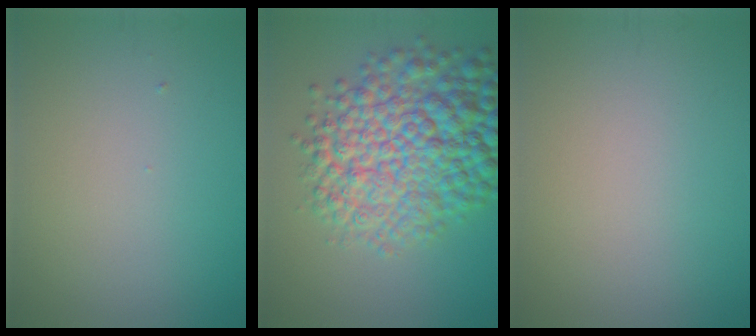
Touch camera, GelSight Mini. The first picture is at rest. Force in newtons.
{"total": 11.1, "press": 11.1, "slide": 0.2}
{"total": 0.0}